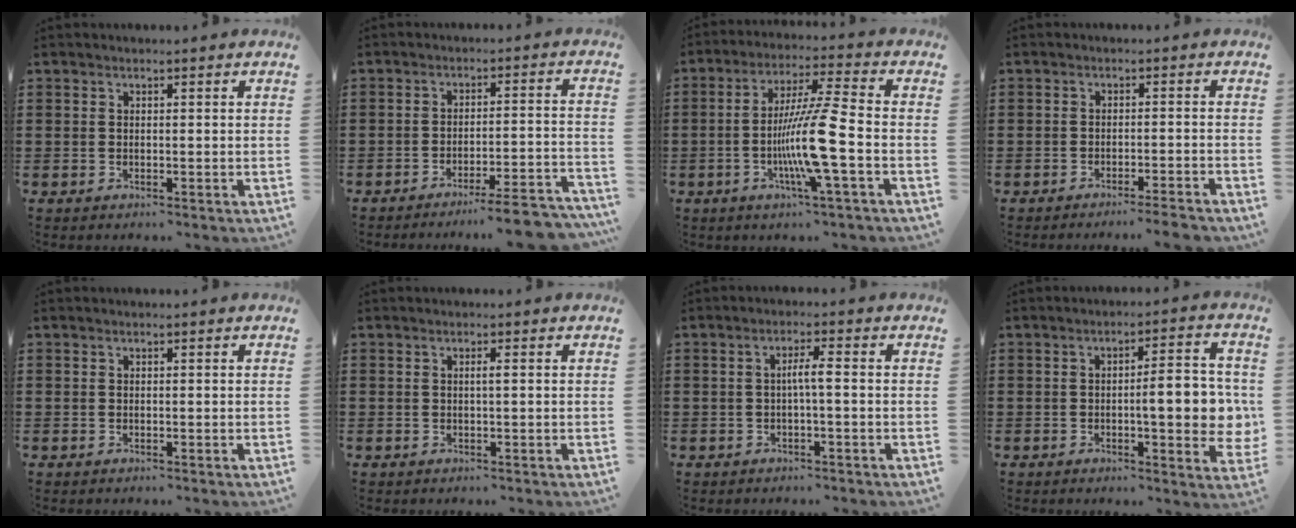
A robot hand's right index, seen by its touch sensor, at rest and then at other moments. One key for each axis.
{"total": 5.7, "fx": -5.0, "fy": -0.3, "fz": 2.8, "tx": -0.043, "ty": -0.012, "tz": -0.094}
{"total": 11.1, "fx": -3.1, "fy": -0.4, "fz": 10.7, "tx": -0.209, "ty": -0.015, "tz": -0.066}
{"total": 2.6, "fx": -2.4, "fy": -0.4, "fz": 1.0, "tx": -0.017, "ty": -0.003, "tz": -0.048}
{"total": 0.0}
{"total": 0.9, "fx": 0.1, "fy": -0.1, "fz": 0.9, "tx": -0.015, "ty": -0.003, "tz": 0.000}
{"total": 2.6, "fx": -0.4, "fy": 0.1, "fz": 2.6, "tx": -0.050, "ty": 0.001, "tz": -0.010}
{"total": 8.5, "fx": -0.7, "fy": 2.2, "fz": 8.2, "tx": -0.107, "ty": -0.005, "tz": -0.018}